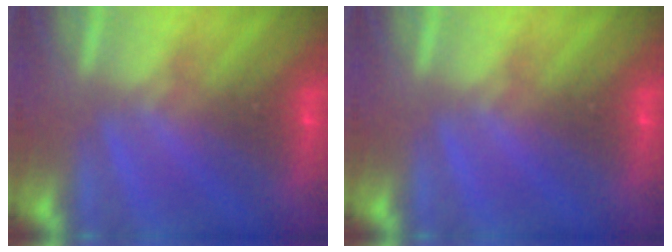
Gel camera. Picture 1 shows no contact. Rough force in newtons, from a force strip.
{"total": 0.0}